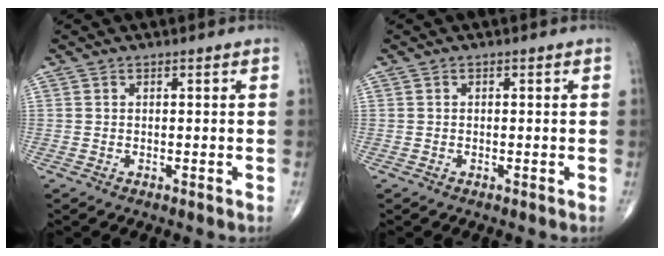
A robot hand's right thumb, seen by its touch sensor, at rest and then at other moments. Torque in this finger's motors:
{"motor_torque": [-0.04, 0.14, -0.23, -0.07, 0.02]}